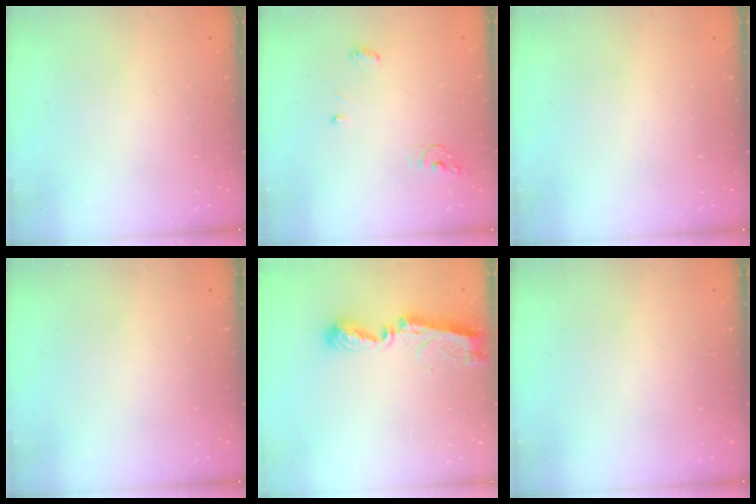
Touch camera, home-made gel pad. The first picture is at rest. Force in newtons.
{"total": 4.0, "press": 4.0, "slide": 0.4}
{"total": 0.0}
{"total": 0.0}
{"total": 9.2, "press": 9.2, "slide": 0.6}
{"total": 0.0}